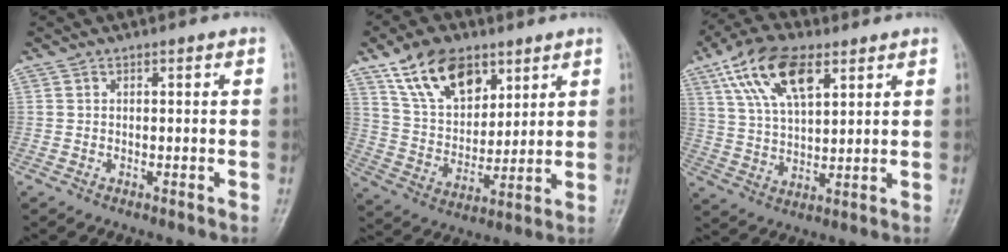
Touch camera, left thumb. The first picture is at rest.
{"total": 14.8, "force": [8.8, 8.6, 8.3], "torque": [-0.111, -0.039, 0.165]}
{"total": 14.0, "force": [7.0, 6.6, 10.2], "torque": [-0.175, -0.010, 0.130]}